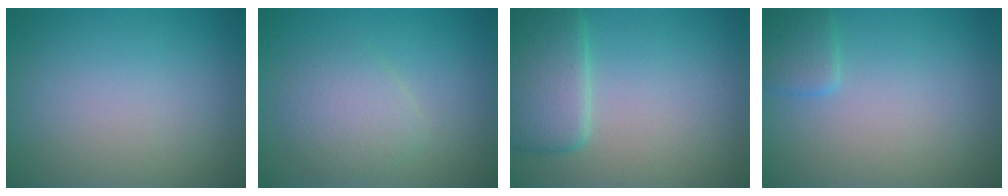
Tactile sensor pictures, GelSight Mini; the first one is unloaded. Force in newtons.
{"total": 3.0, "press": 3.0, "slide": 0.0}
{"total": 4.9, "press": 4.9, "slide": 0.3}
{"total": 1.8, "press": 1.8, "slide": 0.1}